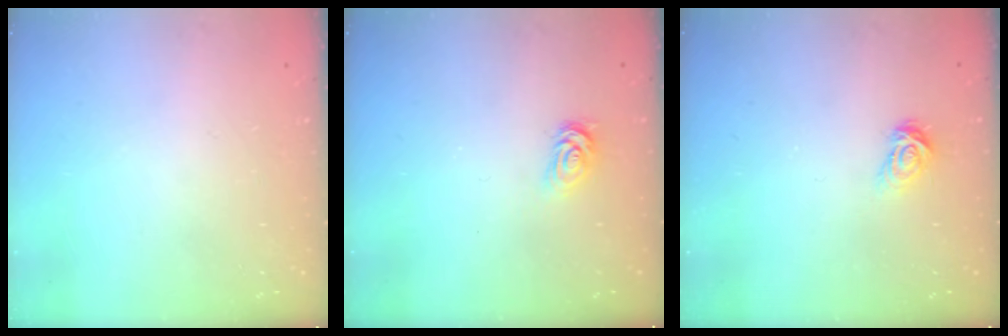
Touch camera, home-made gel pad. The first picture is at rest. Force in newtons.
{"total": 2.6, "press": 2.6, "slide": 0.4}
{"total": 4.0, "press": 4.0, "slide": 0.4}